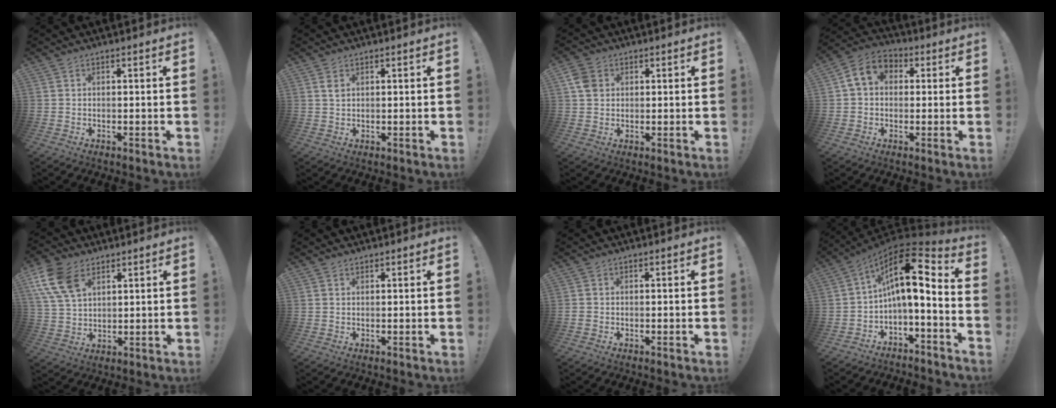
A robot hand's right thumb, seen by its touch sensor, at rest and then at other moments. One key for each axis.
{"total": 1.7, "fx": 0.9, "fy": 0.9, "fz": 1.2, "tx": -0.018, "ty": 0.000, "tz": 0.014}
{"total": 5.3, "fx": 1.7, "fy": 4.4, "fz": 2.6, "tx": -0.035, "ty": 0.002, "tz": 0.031}
{"total": 8.8, "fx": 2.0, "fy": 6.8, "fz": 5.2, "tx": -0.080, "ty": 0.011, "tz": 0.046}
{"total": 12.9, "fx": 6.4, "fy": 8.4, "fz": 7.4, "tx": -0.145, "ty": -0.020, "tz": 0.127}
{"total": 0.5, "fx": 0.5, "fy": 0.1, "fz": 0.1, "tx": 0.000, "ty": -0.002, "tz": 0.010}
{"total": 0.9, "fx": -0.5, "fy": 0.7, "fz": 0.2, "tx": -0.002, "ty": 0.004, "tz": -0.008}
{"total": 13.6, "fx": 3.1, "fy": 4.2, "fz": 12.5, "tx": -0.208, "ty": -0.024, "tz": 0.051}